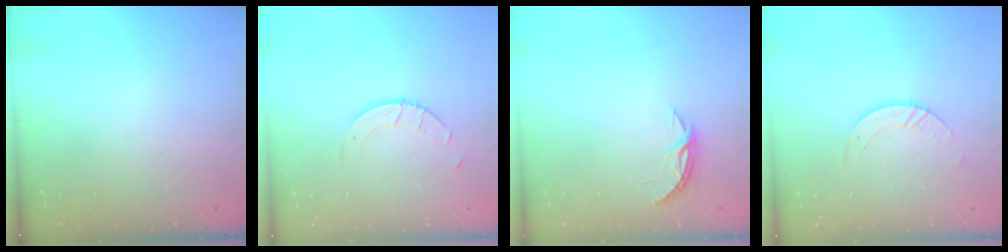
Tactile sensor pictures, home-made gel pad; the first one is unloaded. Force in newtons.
{"total": 2.7, "press": 2.7, "slide": 0.3}
{"total": 4.2, "press": 4.2, "slide": 0.3}
{"total": 3.1, "press": 3.1, "slide": 0.2}